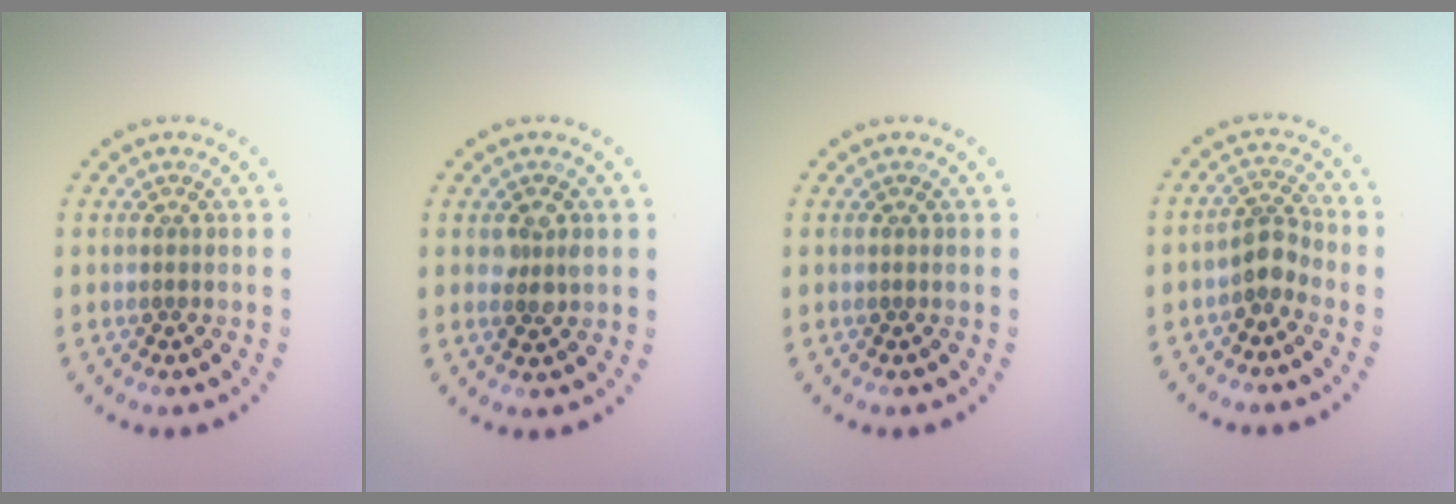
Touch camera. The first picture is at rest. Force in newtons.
{"total": 1.7, "press": 1.7, "slide": 0.2}
{"total": 0.0}
{"total": 2.3, "press": 1.9, "slide": 1.4}